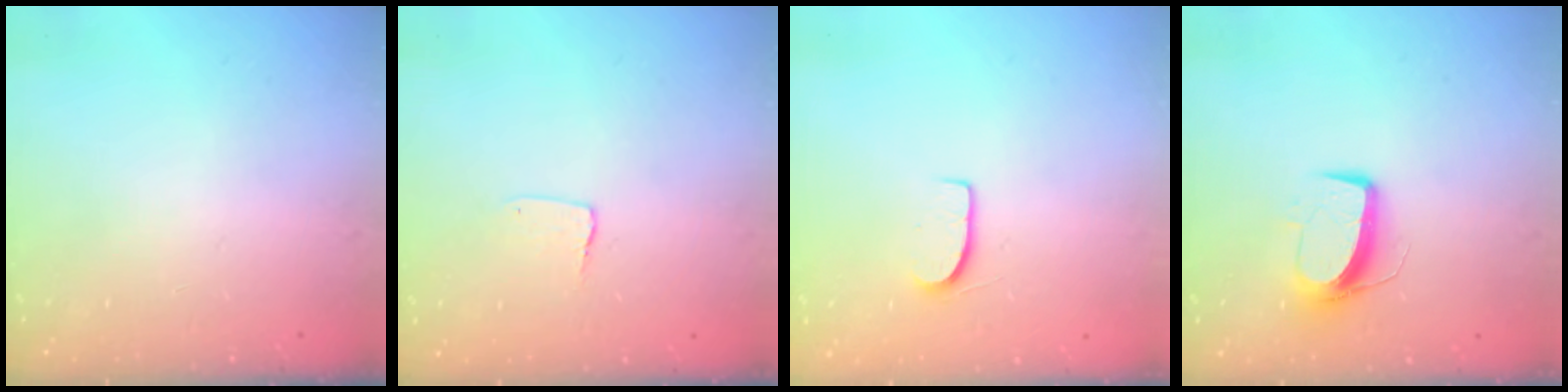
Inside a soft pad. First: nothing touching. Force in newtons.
{"total": 3.5, "press": 3.4, "slide": 0.3}
{"total": 7.1, "press": 7.1, "slide": 0.6}
{"total": 9.9, "press": 9.9, "slide": 0.4}